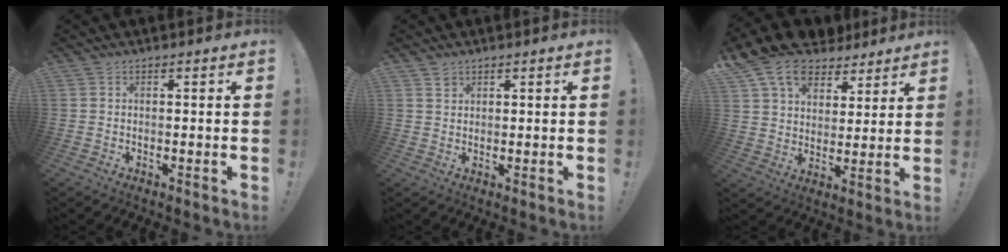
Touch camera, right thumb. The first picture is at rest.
{"total": 1.6, "force": [1.1, 1.0, 0.3], "torque": [0.004, -0.007, 0.020]}
{"total": 14.4, "force": [9.4, 9.1, 6.2], "torque": [-0.116, -0.054, 0.178]}